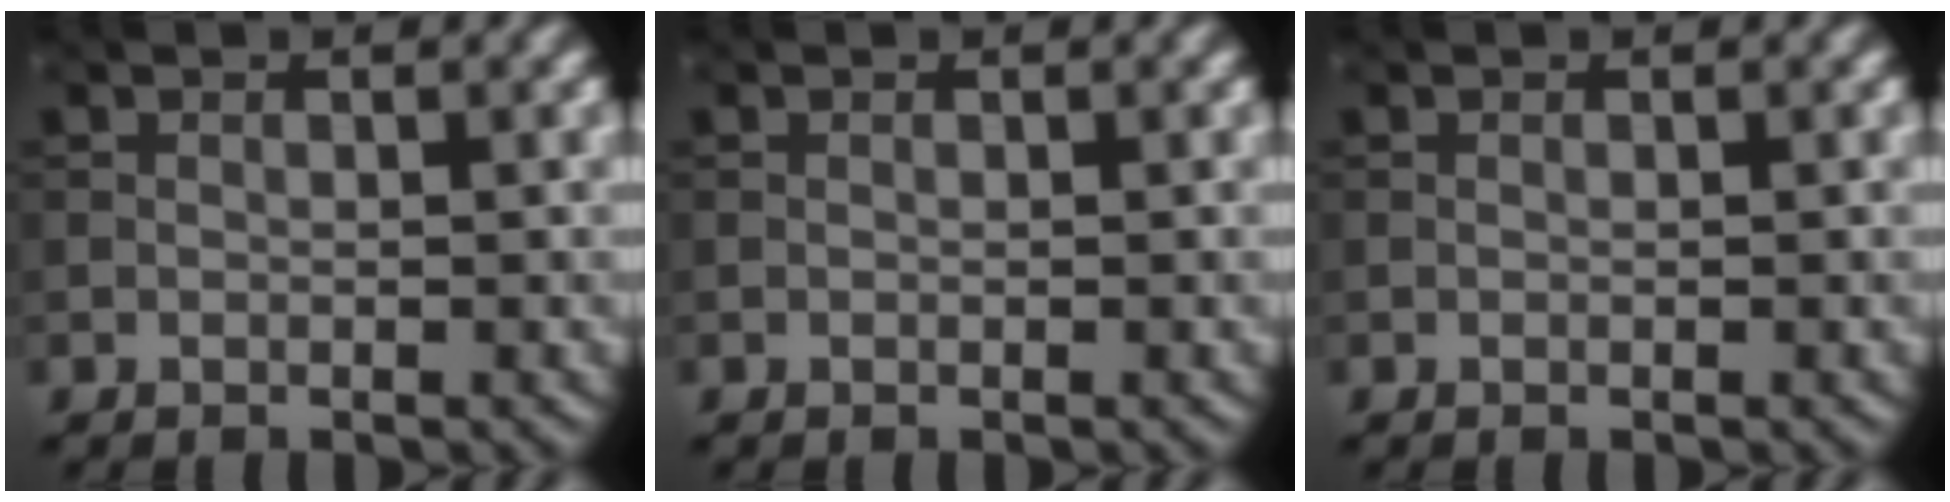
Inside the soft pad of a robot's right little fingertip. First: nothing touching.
{"total": 0.0}
{"total": 0.0}